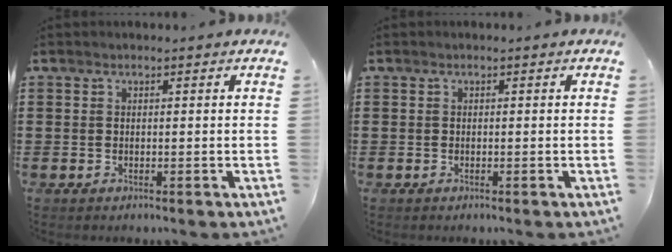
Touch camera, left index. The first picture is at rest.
{"total": 0.0}